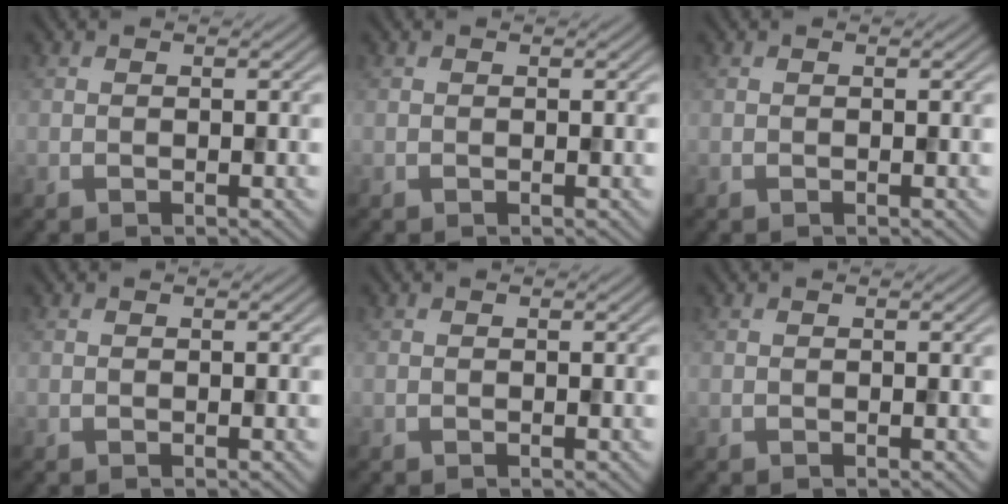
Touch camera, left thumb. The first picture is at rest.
{"total": 0.0}
{"total": 0.0}
{"total": 0.0}
{"total": 0.0}
{"total": 0.0}